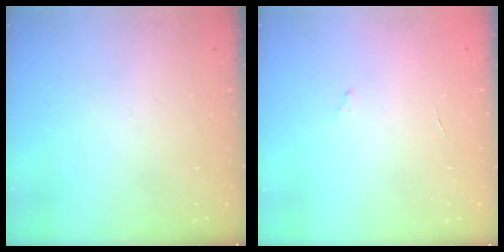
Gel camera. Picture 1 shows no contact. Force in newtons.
{"total": 2.6, "press": 2.6, "slide": 0.2}